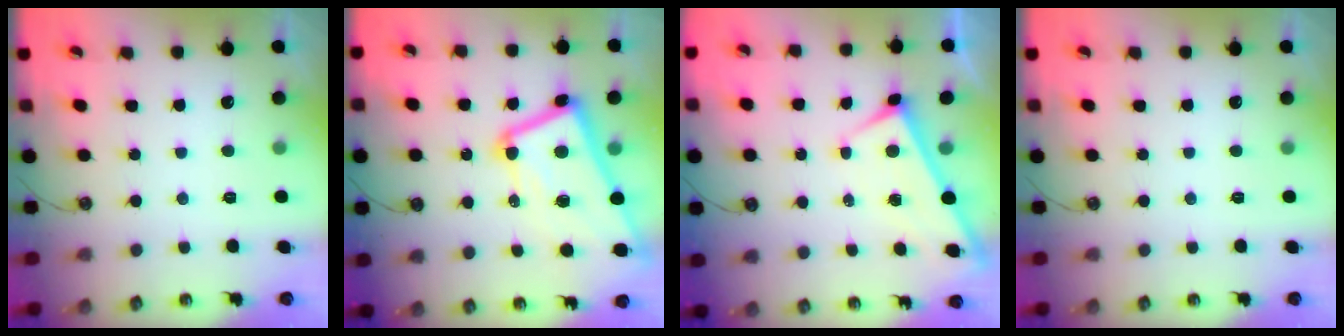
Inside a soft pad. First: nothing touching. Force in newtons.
{"total": 15.7, "press": 15.6, "slide": 1.5}
{"total": 1.3, "press": 1.3, "slide": 0.5}
{"total": 0.0}